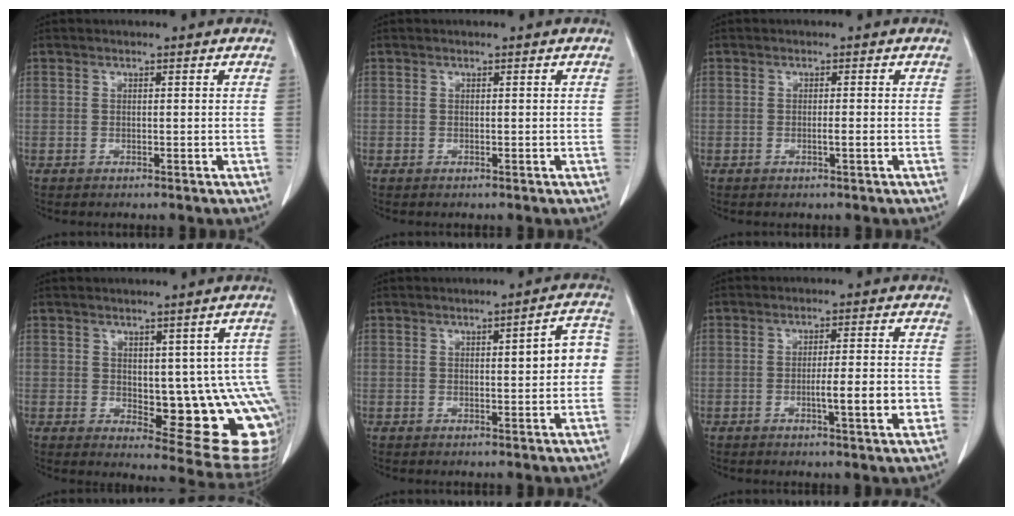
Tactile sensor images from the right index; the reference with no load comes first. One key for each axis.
{"total": 0.0}
{"total": 1.2, "fx": -0.3, "fy": -0.1, "fz": 1.1, "tx": -0.022, "ty": -0.002, "tz": -0.006}
{"total": 15.1, "fx": -1.7, "fy": 5.8, "fz": 13.8, "tx": -0.108, "ty": 0.006, "tz": -0.001}
{"total": 5.2, "fx": 0.3, "fy": 1.2, "fz": 5.1, "tx": -0.063, "ty": 0.021, "tz": 0.001}
{"total": 6.8, "fx": -1.9, "fy": 0.5, "fz": 6.5, "tx": -0.096, "ty": -0.001, "tz": -0.026}